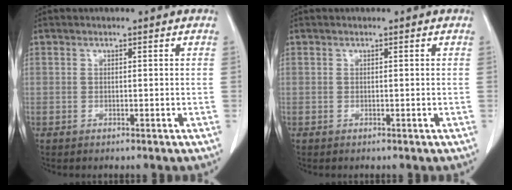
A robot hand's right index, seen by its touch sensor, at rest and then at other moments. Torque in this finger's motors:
{"motor_torque": [0.00, 0.00, 0.00, 0.00]}